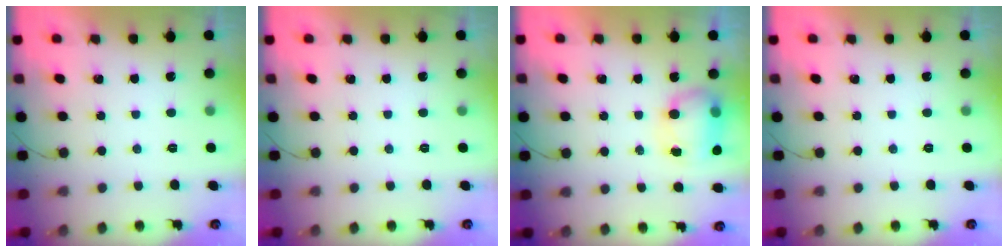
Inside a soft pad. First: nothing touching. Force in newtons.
{"total": 0.0}
{"total": 8.4, "press": 8.4, "slide": 0.8}
{"total": 0.0}